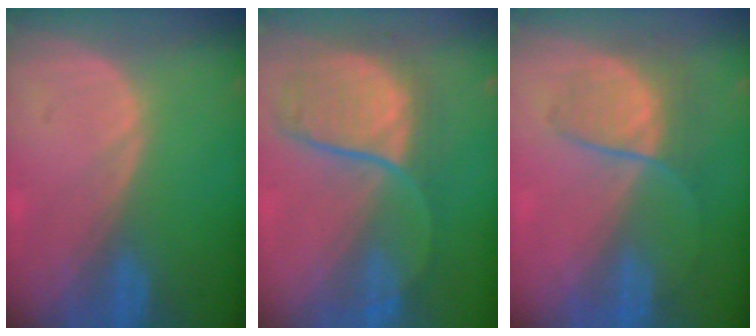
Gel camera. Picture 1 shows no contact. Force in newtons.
{"total": 9.1, "press": 8.7, "slide": 2.9}
{"total": 6.5, "press": 6.0, "slide": 2.3}